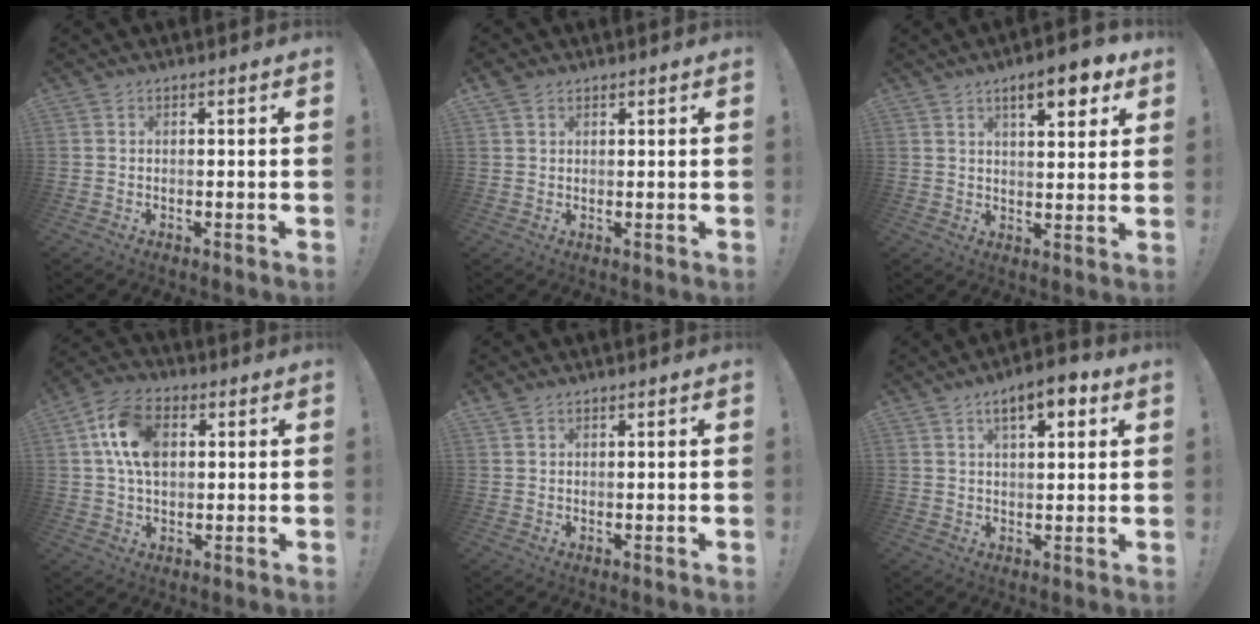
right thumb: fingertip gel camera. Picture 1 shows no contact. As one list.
[{"total": 2.5, "force": [1.7, 1.7, 0.8], "torque": [-0.009, -0.004, 0.032]}, {"total": 9.4, "force": [5.3, 2.8, 7.3], "torque": [-0.096, -0.023, 0.084]}, {"total": 13.5, "force": [3.1, 9.2, 9.3], "torque": [-0.174, 0.016, 0.062]}, {"total": 1.3, "force": [1.0, 0.7, 0.3], "torque": [0.003, -0.003, 0.019]}, {"total": 7.4, "force": [3.8, 2.5, 5.8], "torque": [-0.081, -0.013, 0.061]}]